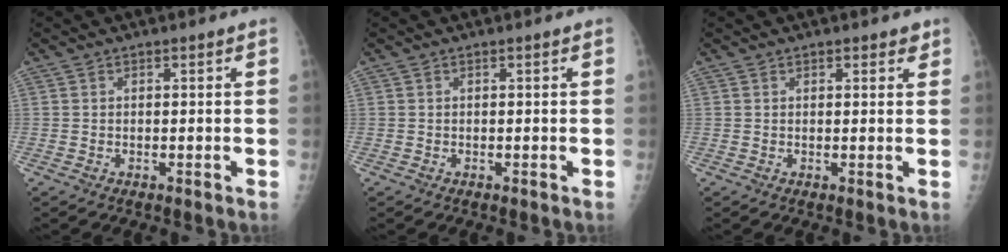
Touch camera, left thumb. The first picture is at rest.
{"total": 0.0}
{"total": 1.8, "force": [1.3, 0.9, 0.8], "torque": [0.006, -0.005, 0.012]}